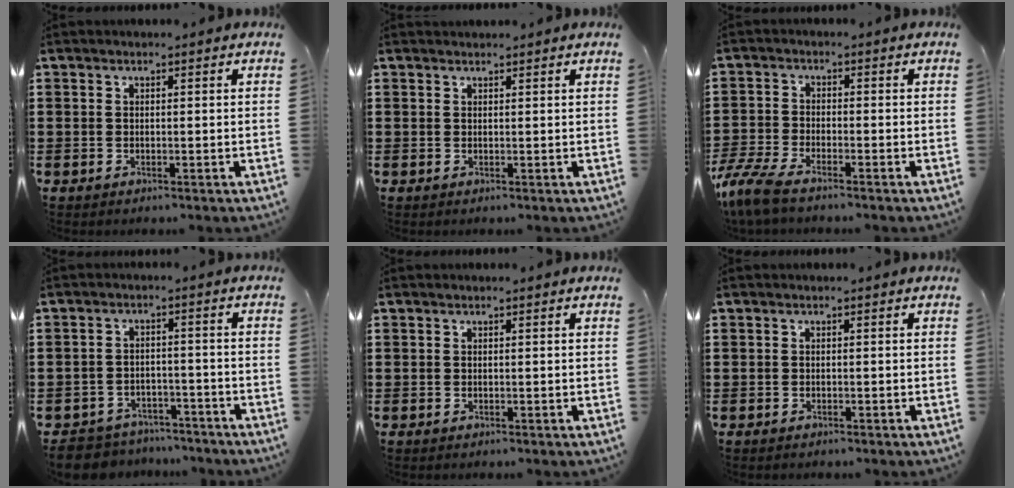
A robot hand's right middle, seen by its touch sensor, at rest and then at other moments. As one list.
[{"total": 0.8, "force": [0.8, -0.1, 0.1], "torque": [-0.003, -0.001, 0.016]}, {"total": 5.0, "force": [-4.3, 0.7, 2.5], "torque": [-0.090, -0.021, -0.095]}, {"total": 4.7, "force": [-4.6, 1.1, -0.1], "torque": [-0.016, 0.007, -0.100]}, {"total": 0.0}, {"total": 0.0}]